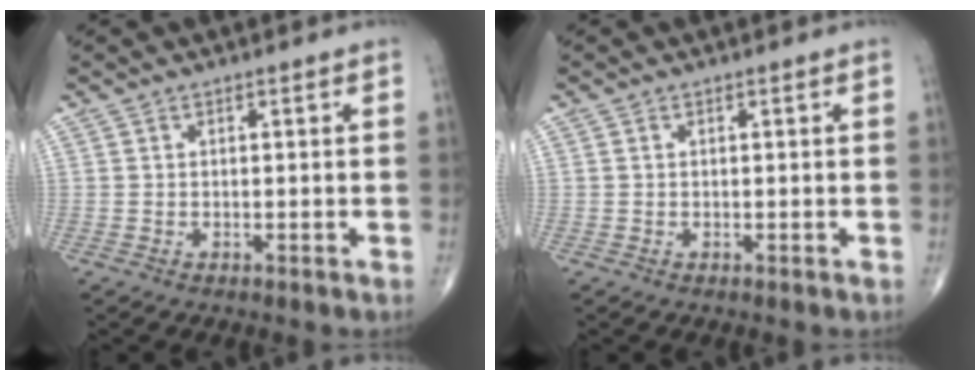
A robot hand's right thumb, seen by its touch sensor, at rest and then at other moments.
{"total": 0.0}